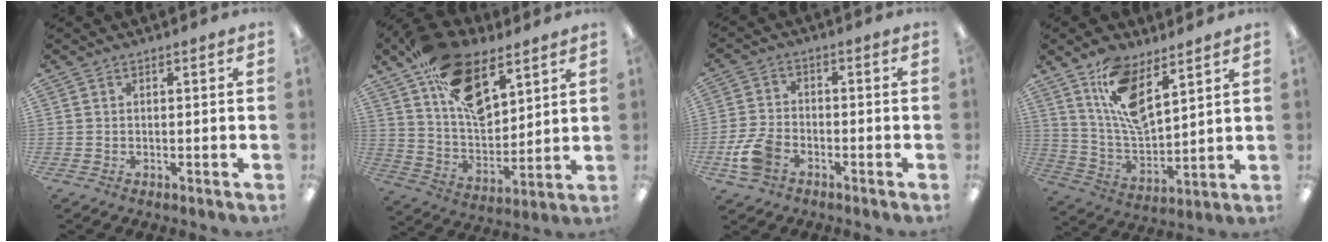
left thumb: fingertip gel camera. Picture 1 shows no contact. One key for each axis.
{"total": 21.3, "fx": 12.3, "fy": 11.0, "fz": 13.5, "tx": -0.231, "ty": -0.056, "tz": 0.224}
{"total": 7.8, "fx": -3.7, "fy": 5.1, "fz": 4.6, "tx": -0.099, "ty": 0.015, "tz": -0.067}
{"total": 12.9, "fx": 8.4, "fy": 5.4, "fz": 8.2, "tx": -0.168, "ty": -0.041, "tz": 0.154}